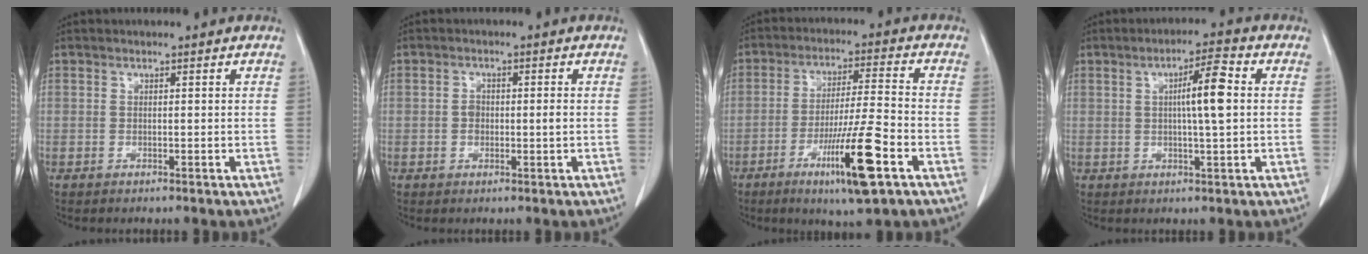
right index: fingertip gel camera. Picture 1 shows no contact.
{"total": 2.4, "force": [-0.2, 1.3, 2.0], "torque": [-0.034, 0.006, -0.002]}
{"total": 12.5, "force": [-5.8, 0.0, 11.1], "torque": [-0.194, -0.020, -0.099]}
{"total": 6.6, "force": [0.8, 0.4, 6.5], "torque": [-0.105, 0.008, 0.009]}